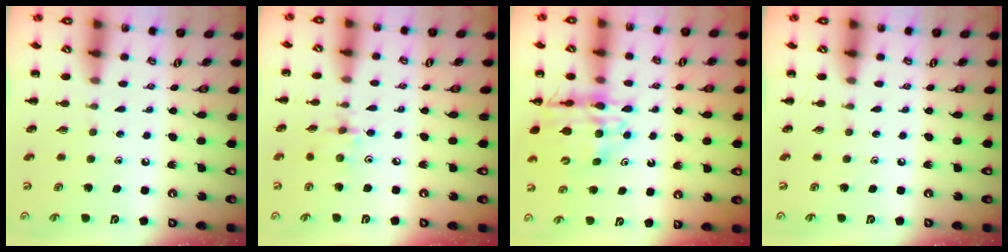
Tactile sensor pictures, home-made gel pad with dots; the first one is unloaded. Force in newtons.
{"total": 2.4, "press": 2.4, "slide": 0.5}
{"total": 14.0, "press": 13.5, "slide": 3.7}
{"total": 0.0}